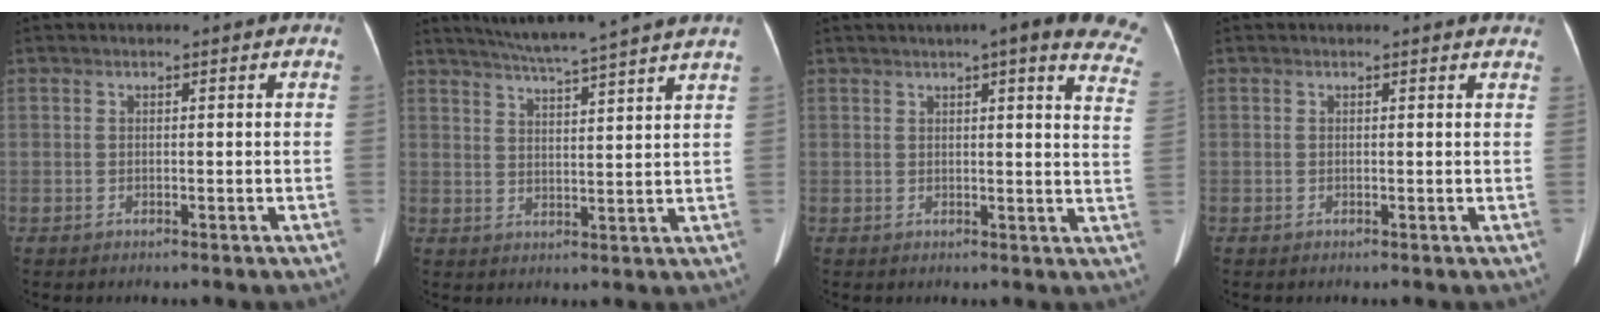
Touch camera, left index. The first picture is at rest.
{"total": 14.1, "force": [12.3, -1.4, 6.7], "torque": [-0.112, 0.000, 0.162]}
{"total": 17.0, "force": [13.3, 2.3, 10.3], "torque": [-0.113, -0.008, 0.132]}
{"total": 3.3, "force": [3.0, 1.3, 0.5], "torque": [-0.003, 0.006, 0.009]}